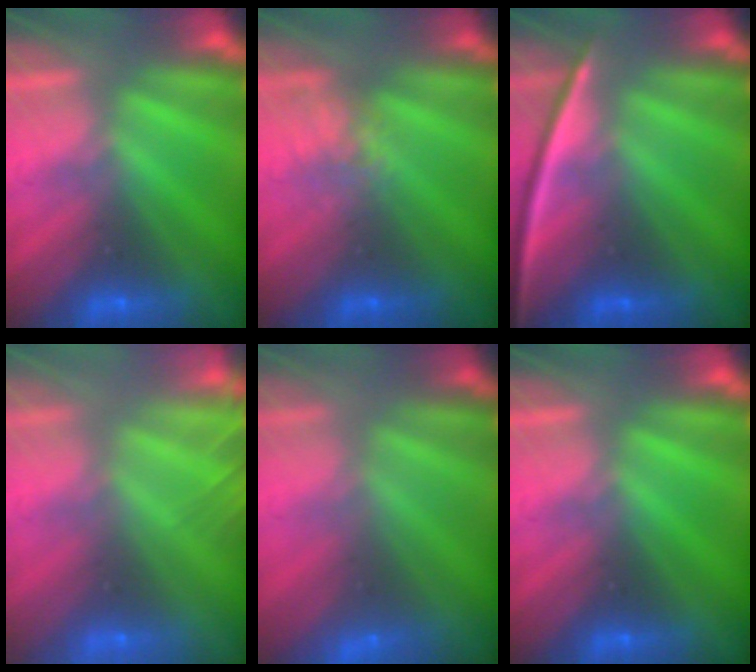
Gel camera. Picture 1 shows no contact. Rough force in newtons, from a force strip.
{"total": 2.2}
{"total": 2.3}
{"total": 7.8}
{"total": 2.9}
{"total": 0.0}